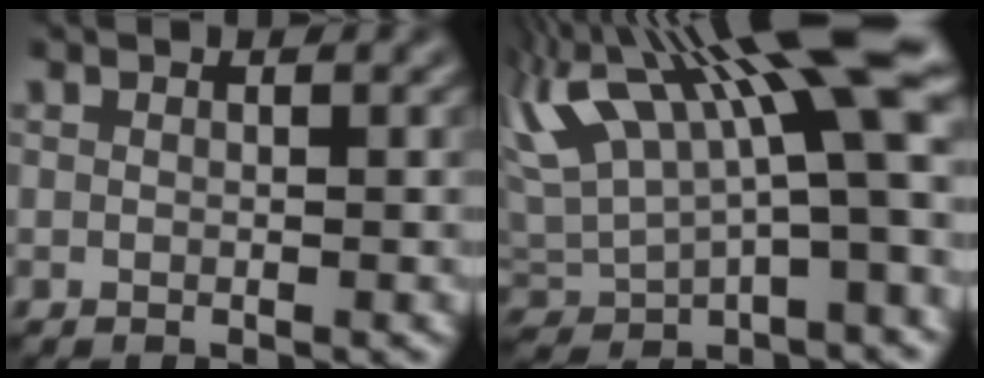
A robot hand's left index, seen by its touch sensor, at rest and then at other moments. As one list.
[{"total": 14.7, "force": [4.2, 4.7, 13.3], "torque": [-0.247, 0.013, 0.080]}]